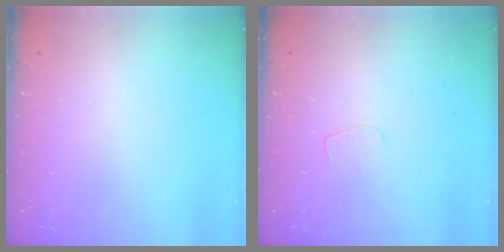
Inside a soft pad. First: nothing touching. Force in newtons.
{"total": 3.5, "press": 3.5, "slide": 0.3}